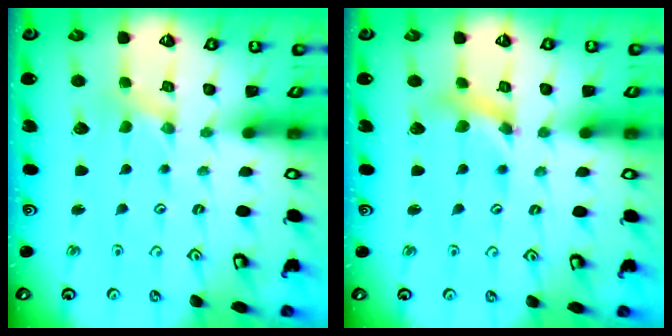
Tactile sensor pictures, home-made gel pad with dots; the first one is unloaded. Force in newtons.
{"total": 4.5, "press": 4.4, "slide": 0.7}